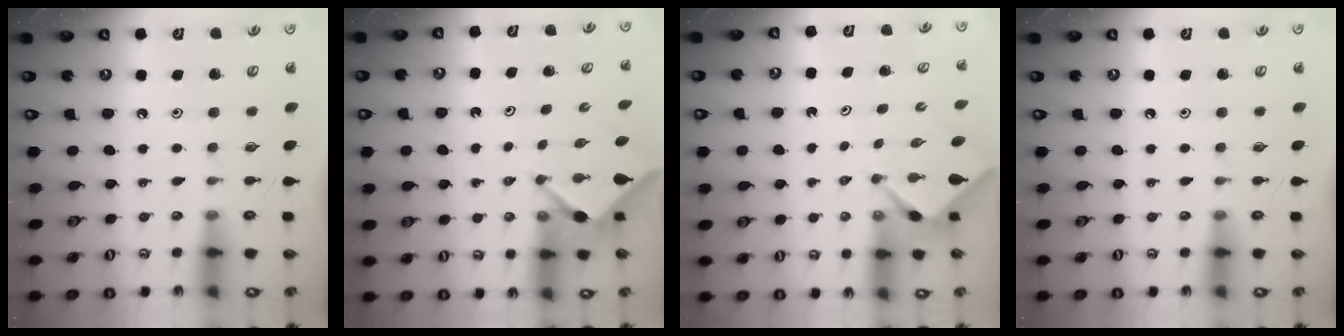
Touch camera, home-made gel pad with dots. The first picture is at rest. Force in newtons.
{"total": 3.9, "press": 3.9, "slide": 0.4}
{"total": 2.1, "press": 2.1, "slide": 0.3}
{"total": 0.0}